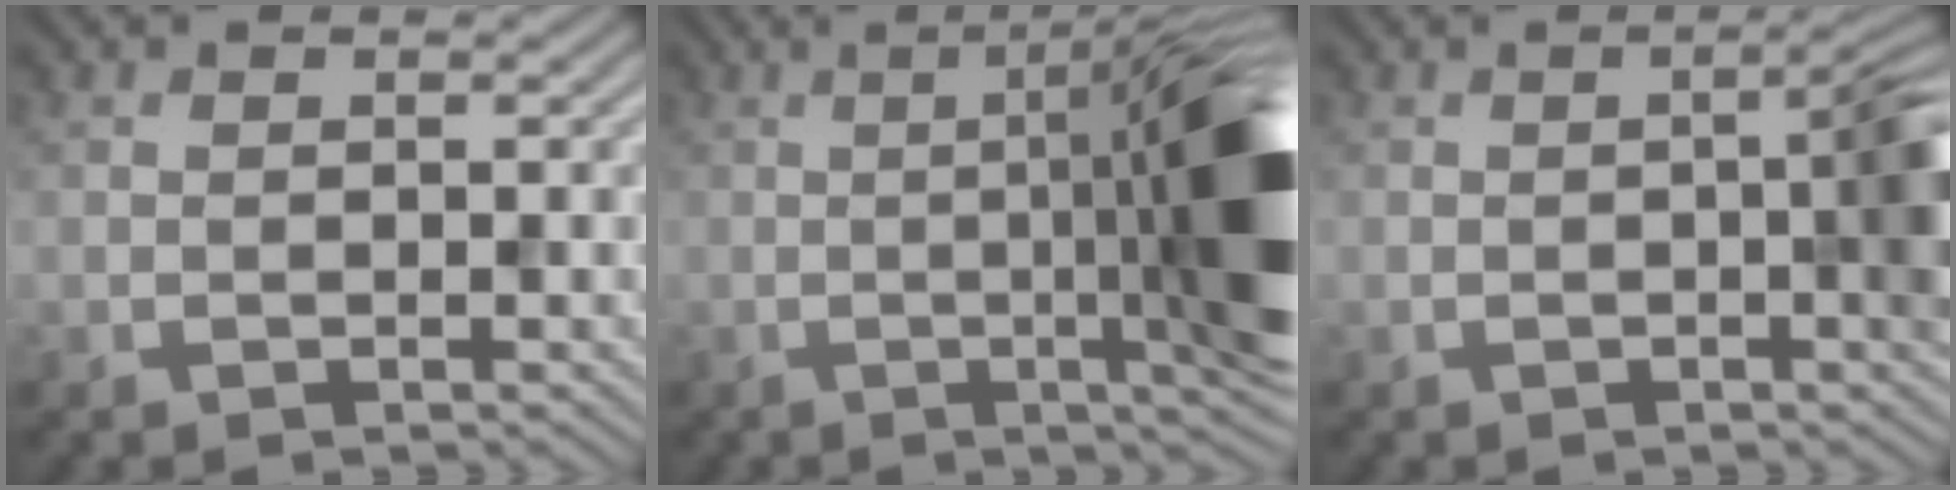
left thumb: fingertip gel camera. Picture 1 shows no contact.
{"total": 14.8, "force": [-0.8, 3.1, 14.5], "torque": [-0.172, 0.000, -0.011]}
{"total": 6.4, "force": [-0.6, 1.5, 6.1], "torque": [-0.089, 0.001, -0.007]}